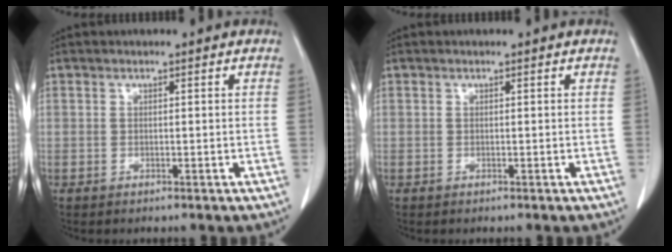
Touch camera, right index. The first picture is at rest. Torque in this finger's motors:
{"motor_torque": [0.00, 0.00, 0.00, 0.00]}